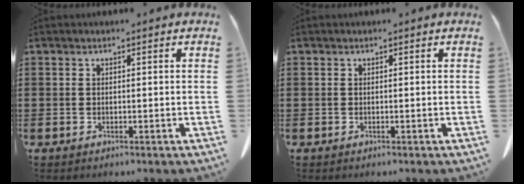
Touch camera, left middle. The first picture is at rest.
{"total": 0.0}